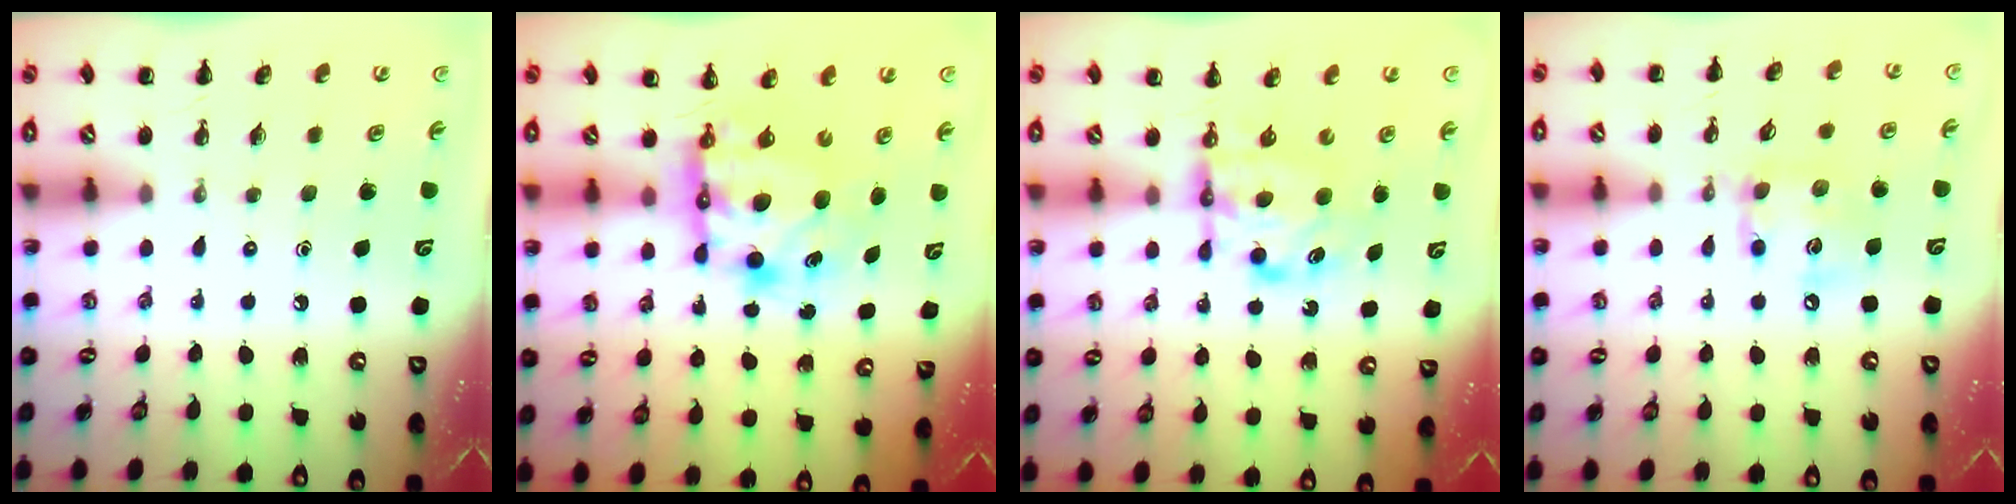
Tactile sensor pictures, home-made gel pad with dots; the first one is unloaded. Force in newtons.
{"total": 8.2, "press": 8.0, "slide": 1.8}
{"total": 6.4, "press": 6.4, "slide": 0.5}
{"total": 11.6, "press": 11.4, "slide": 1.8}